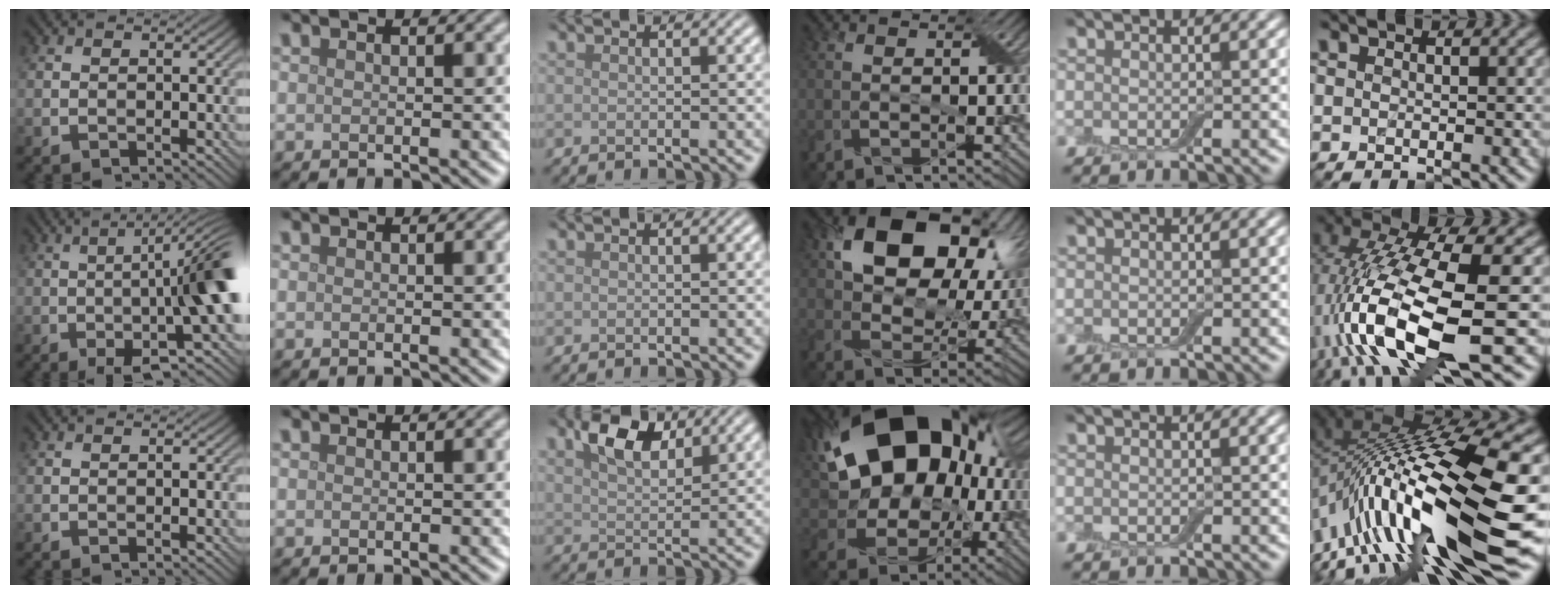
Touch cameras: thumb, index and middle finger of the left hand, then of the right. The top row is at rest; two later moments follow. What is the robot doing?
{"motion": "extract", "object": "airpods case & airpods"}